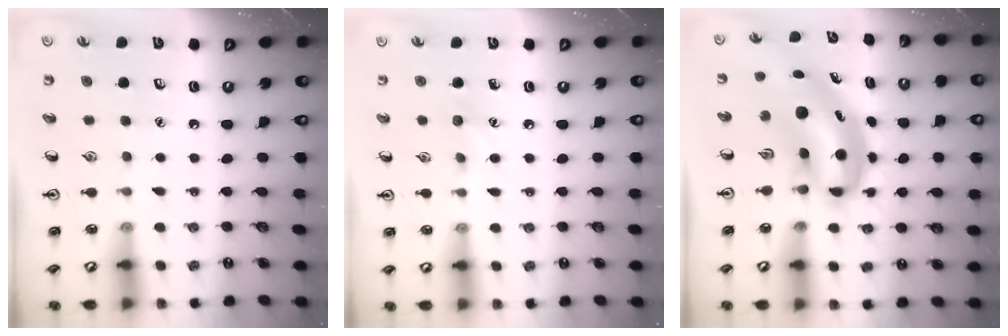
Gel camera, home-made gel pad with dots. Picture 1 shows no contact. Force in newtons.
{"total": 4.9, "press": 4.7, "slide": 1.5}
{"total": 7.0, "press": 6.8, "slide": 1.7}